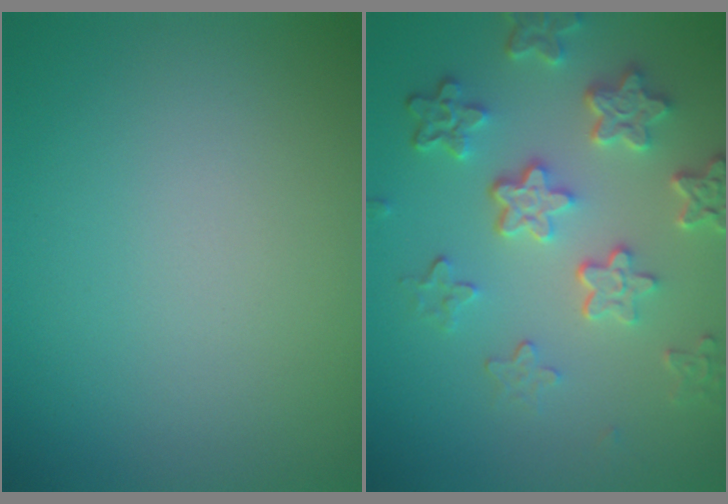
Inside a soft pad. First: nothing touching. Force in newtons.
{"total": 5.9, "press": 4.4, "slide": 3.9}